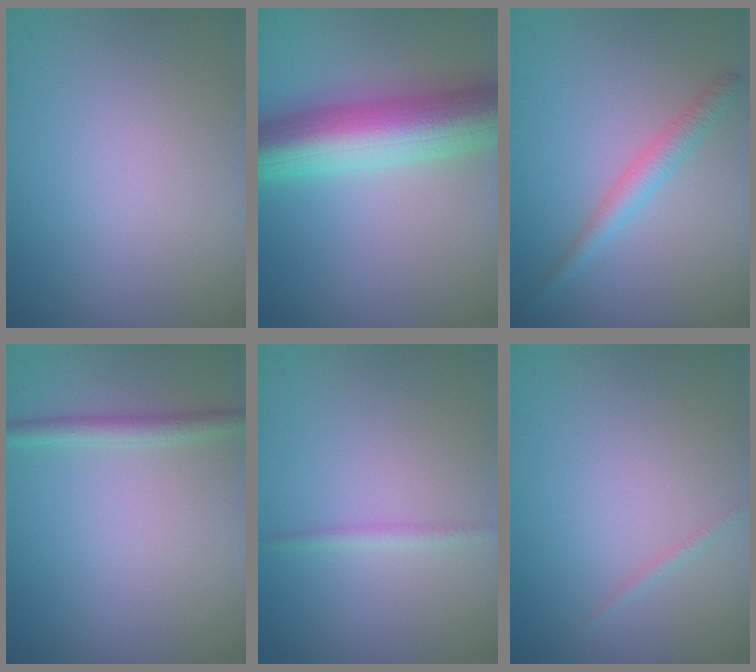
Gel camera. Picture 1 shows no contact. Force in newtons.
{"total": 9.9, "press": 9.9, "slide": 0.2}
{"total": 2.1, "press": 2.1, "slide": 0.1}
{"total": 1.8, "press": 1.8, "slide": 0.1}
{"total": 0.9, "press": 0.9, "slide": 0.0}
{"total": 0.6, "press": 0.6, "slide": 0.0}